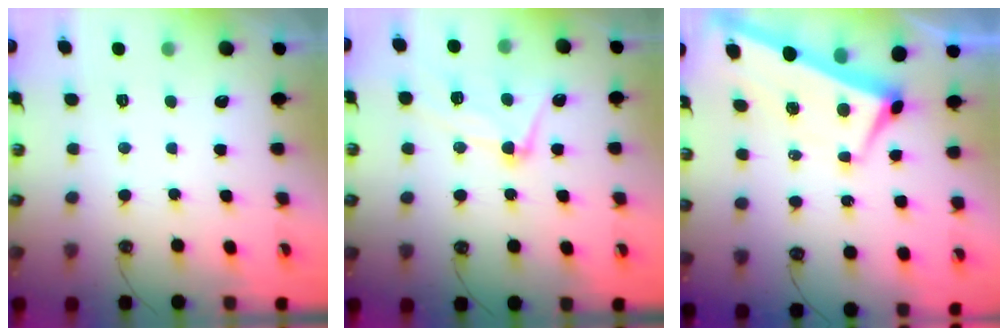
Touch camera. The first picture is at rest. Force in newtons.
{"total": 9.4, "press": 9.3, "slide": 0.9}
{"total": 1.1, "press": 0.3, "slide": 1.1}